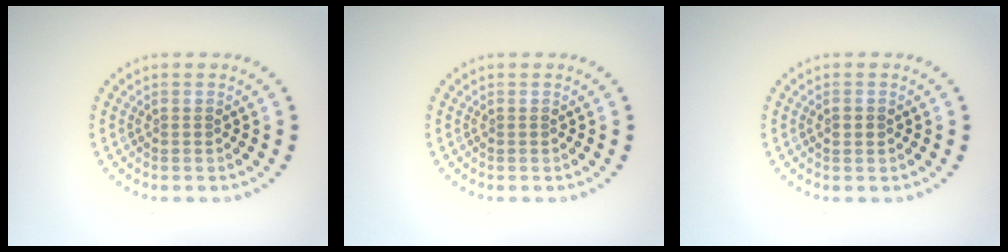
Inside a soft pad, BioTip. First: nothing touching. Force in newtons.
{"total": 0.0}
{"total": 1.4, "press": 1.4, "slide": 0.1}